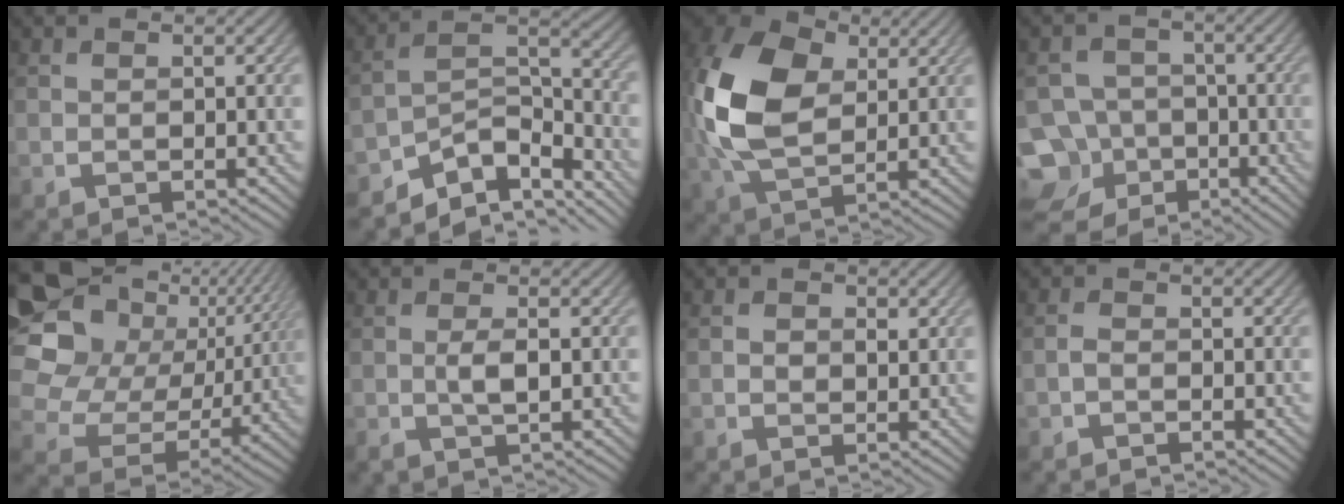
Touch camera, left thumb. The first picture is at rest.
{"total": 9.4, "force": [-7.4, 3.1, 4.9], "torque": [-0.076, -0.003, -0.141]}
{"total": 13.6, "force": [2.4, 8.8, 10.1], "torque": [-0.251, 0.013, 0.042]}
{"total": 11.6, "force": [-6.3, 9.3, 2.9], "torque": [-0.084, -0.040, -0.122]}
{"total": 19.6, "force": [6.0, 15.7, 10.2], "torque": [-0.269, 0.028, 0.107]}
{"total": 2.3, "force": [-0.2, 0.9, 2.2], "torque": [-0.051, -0.003, -0.004]}
{"total": 1.6, "force": [0.1, 1.2, 1.0], "torque": [-0.021, -0.002, -0.002]}
{"total": 1.3, "force": [-0.9, 0.6, 0.8], "torque": [-0.016, 0.002, -0.022]}